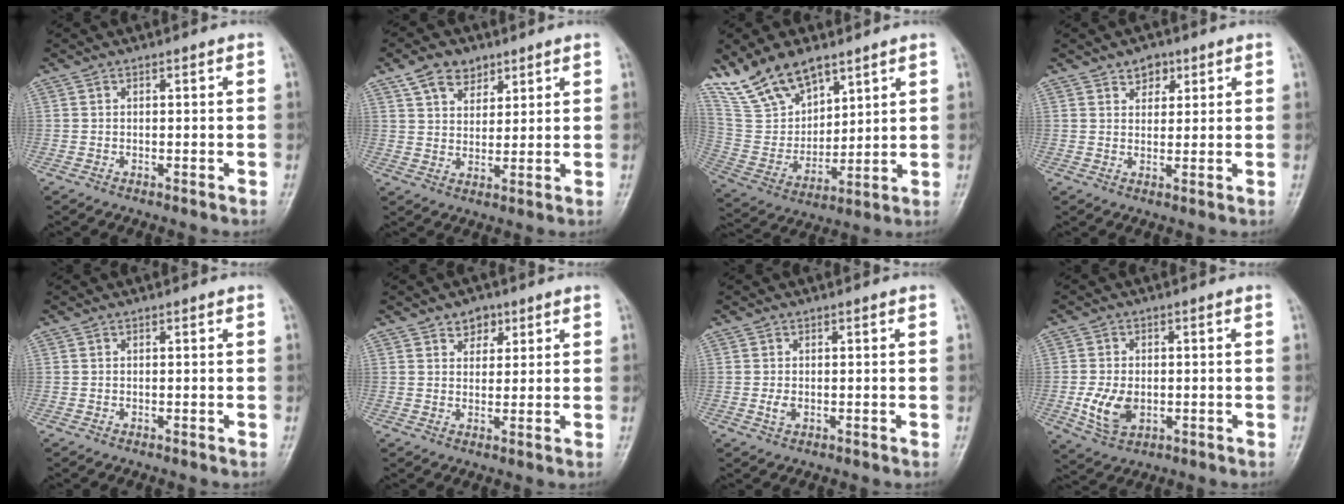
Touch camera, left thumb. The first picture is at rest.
{"total": 7.0, "force": [4.3, 4.5, 3.1], "torque": [-0.027, -0.022, 0.076]}
{"total": 14.5, "force": [10.5, 7.0, 7.0], "torque": [-0.106, -0.050, 0.218]}
{"total": 3.6, "force": [2.1, 2.5, 1.5], "torque": [0.000, -0.011, 0.032]}
{"total": 0.0}
{"total": 3.8, "force": [2.2, 2.7, 1.5], "torque": [0.003, -0.011, 0.033]}
{"total": 1.5, "force": [-0.2, 1.0, 1.0], "torque": [-0.021, -0.002, -0.003]}
{"total": 7.1, "force": [-1.2, 4.8, 5.1], "torque": [-0.091, -0.002, -0.014]}